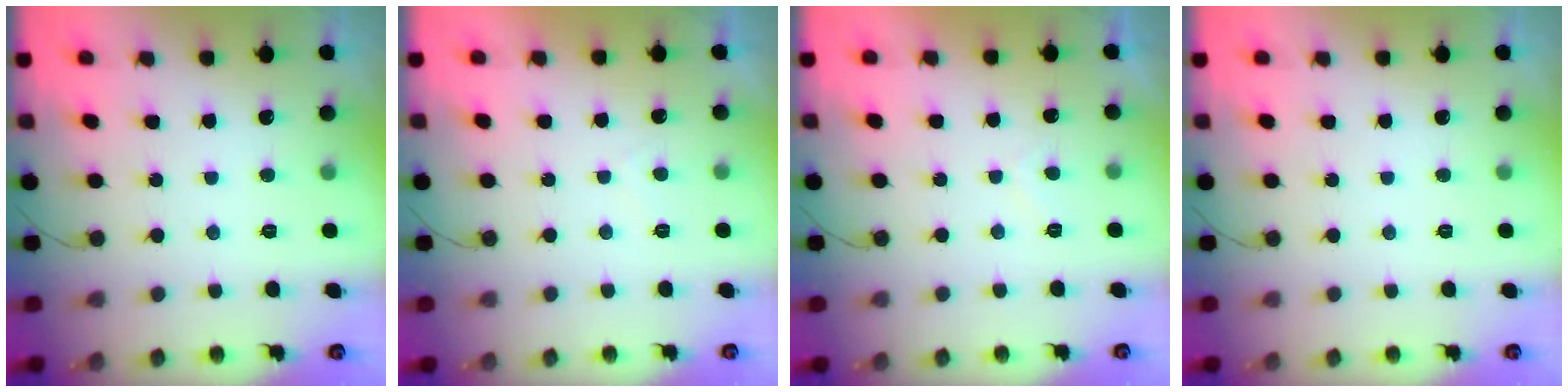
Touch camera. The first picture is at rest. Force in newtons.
{"total": 1.0, "press": 0.9, "slide": 0.6}
{"total": 1.3, "press": 1.1, "slide": 0.7}
{"total": 0.0}